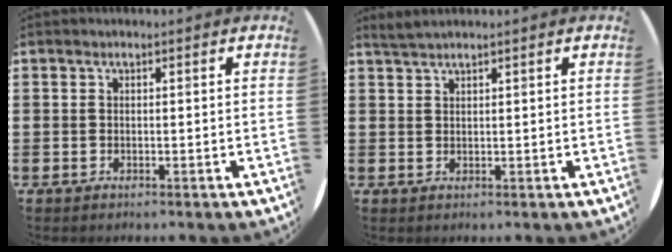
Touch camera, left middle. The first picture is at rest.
{"total": 1.5, "force": [1.4, -0.1, 0.4], "torque": [-0.008, 0.002, 0.027]}